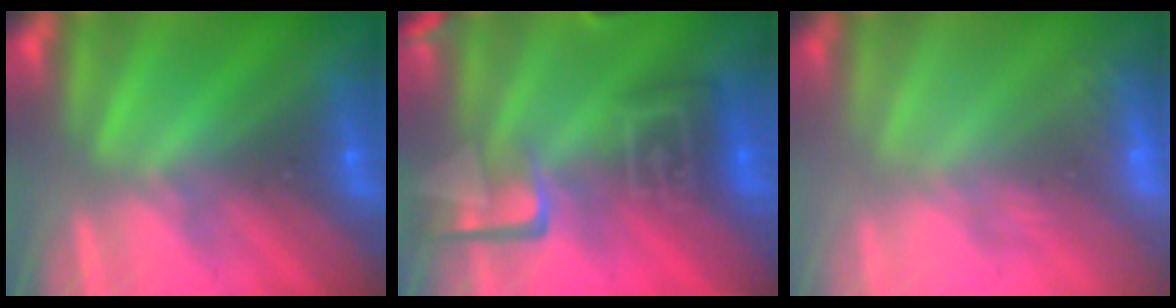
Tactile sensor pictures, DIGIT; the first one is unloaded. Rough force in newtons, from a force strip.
{"total": 5.8}
{"total": 2.4}